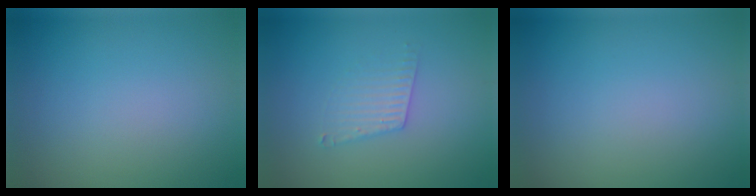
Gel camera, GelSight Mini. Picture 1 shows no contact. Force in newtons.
{"total": 2.0, "press": 2.0, "slide": 0.1}
{"total": 0.0}